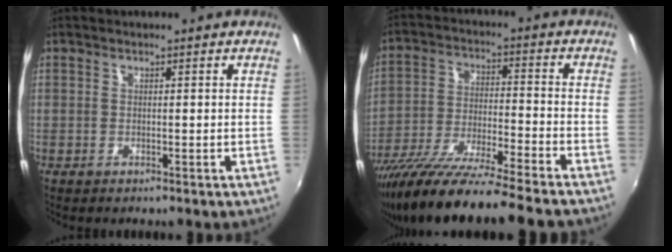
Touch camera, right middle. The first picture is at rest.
{"total": 19.4, "force": [-16.3, -0.4, 10.4], "torque": [-0.198, -0.054, -0.280]}